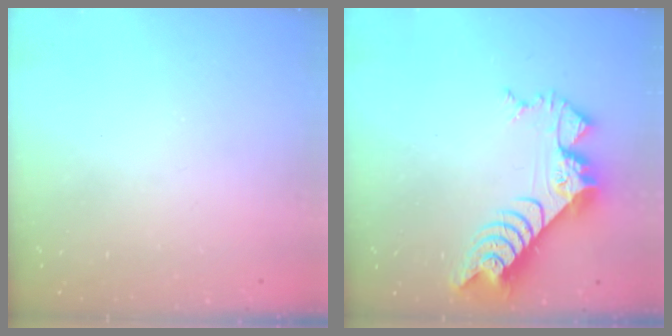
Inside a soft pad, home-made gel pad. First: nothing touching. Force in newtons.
{"total": 10.6, "press": 10.6, "slide": 0.9}